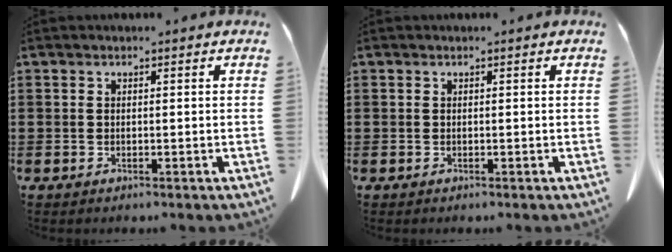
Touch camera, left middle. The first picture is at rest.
{"total": 0.0}